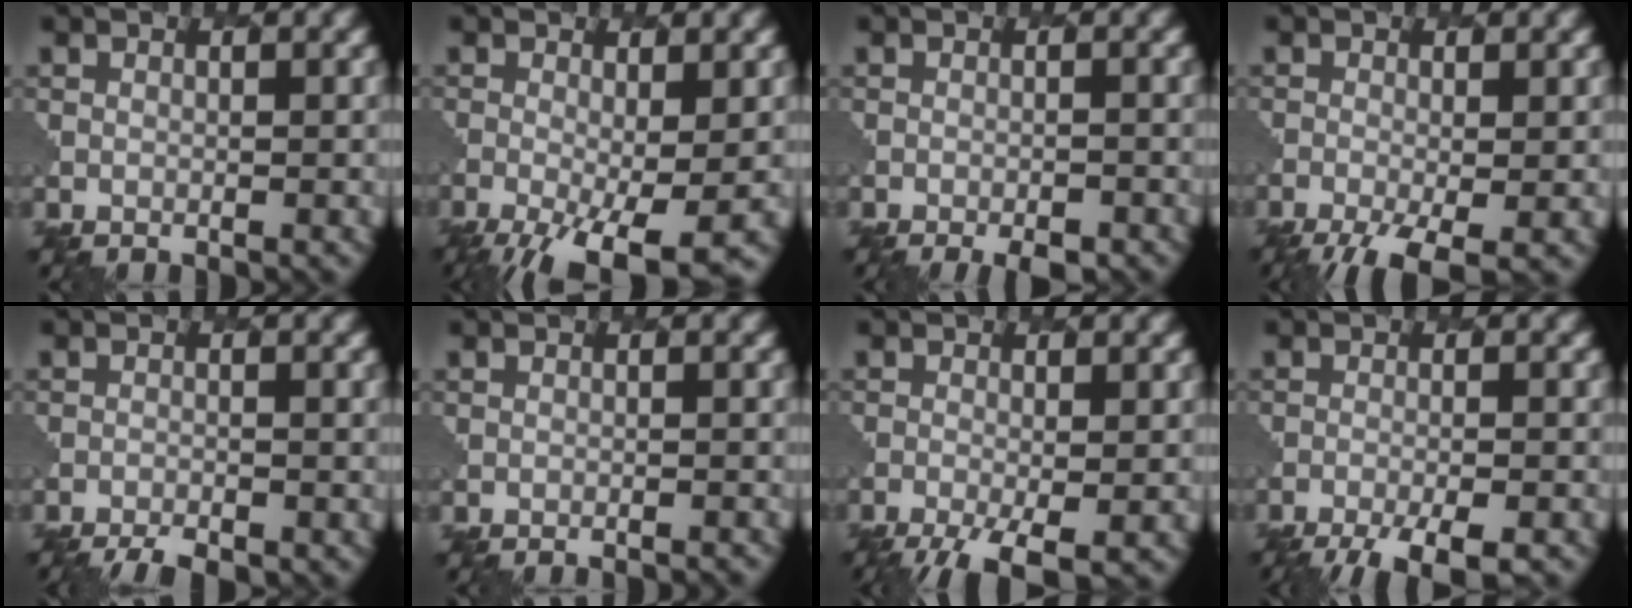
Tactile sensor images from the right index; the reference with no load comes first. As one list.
[{"total": 7.0, "force": [-3.2, 2.1, 5.8], "torque": [-0.111, -0.017, -0.054]}, {"total": 3.3, "force": [-2.6, 0.9, 1.7], "torque": [-0.026, 0.000, -0.033]}, {"total": 5.2, "force": [-3.0, 1.5, 4.0], "torque": [-0.072, -0.012, -0.050]}, {"total": 3.8, "force": [-3.5, 0.8, 1.2], "torque": [-0.028, -0.009, -0.056]}, {"total": 2.1, "force": [-1.9, 0.5, 0.7], "torque": [0.003, 0.013, -0.025]}, {"total": 5.6, "force": [-3.4, 1.6, 4.2], "torque": [-0.073, -0.016, -0.057]}, {"total": 7.3, "force": [-5.9, 1.7, 4.0], "torque": [-0.065, -0.017, -0.086]}]